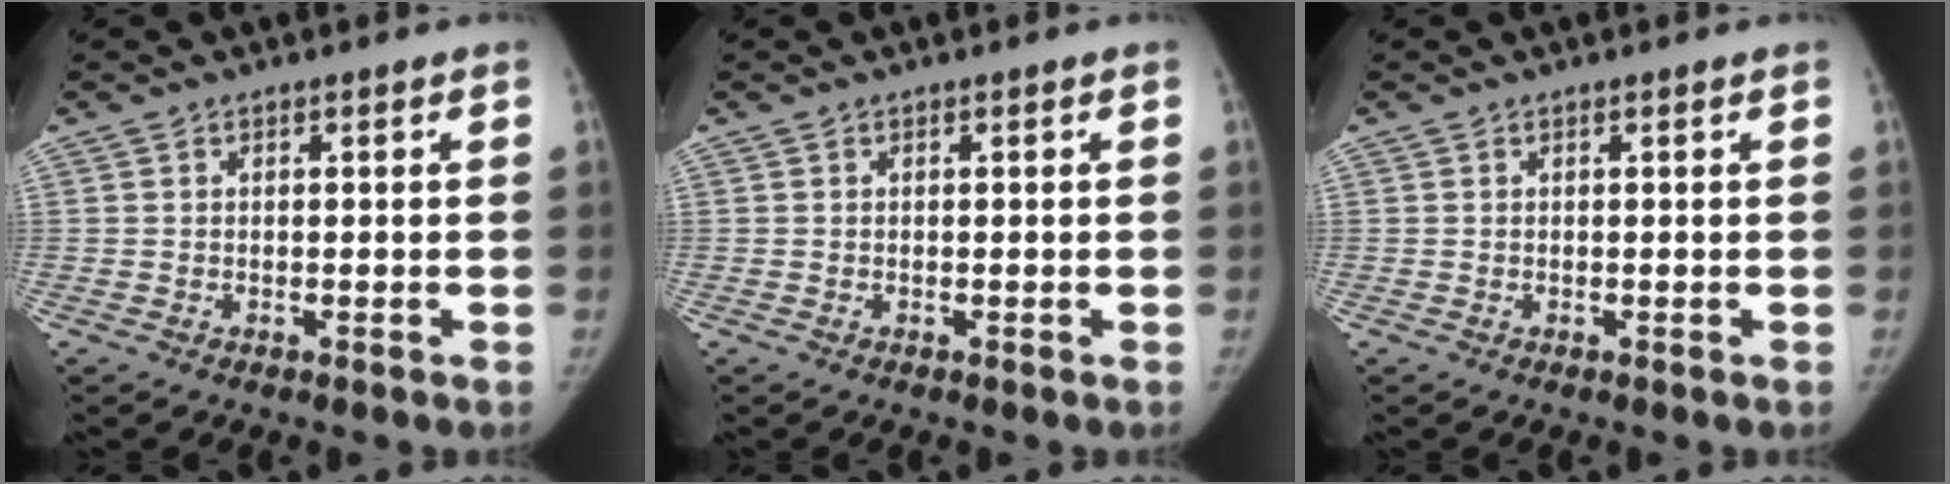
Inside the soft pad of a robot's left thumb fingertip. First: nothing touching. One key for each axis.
{"total": 0.0}
{"total": 0.0}